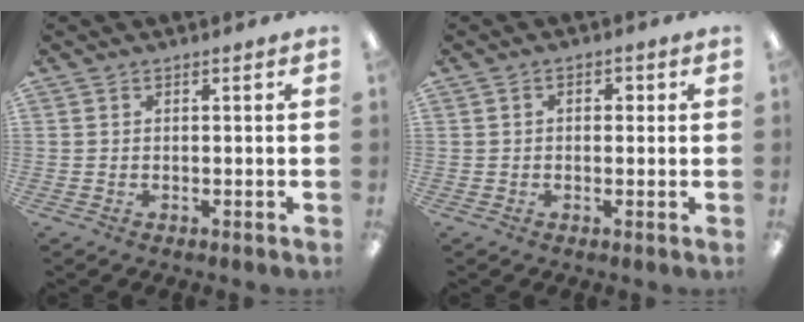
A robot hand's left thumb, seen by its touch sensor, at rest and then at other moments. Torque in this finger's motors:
{"motor_torque": [-0.01, -0.10, -0.42, 0.01, -0.02]}